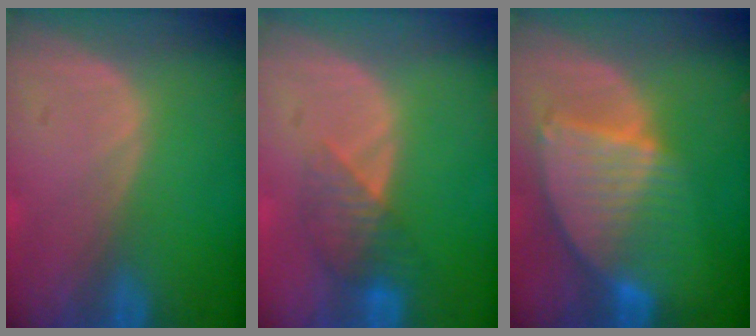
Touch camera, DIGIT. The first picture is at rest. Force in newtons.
{"total": 4.0, "press": 3.8, "slide": 1.0}
{"total": 8.6, "press": 7.5, "slide": 4.2}